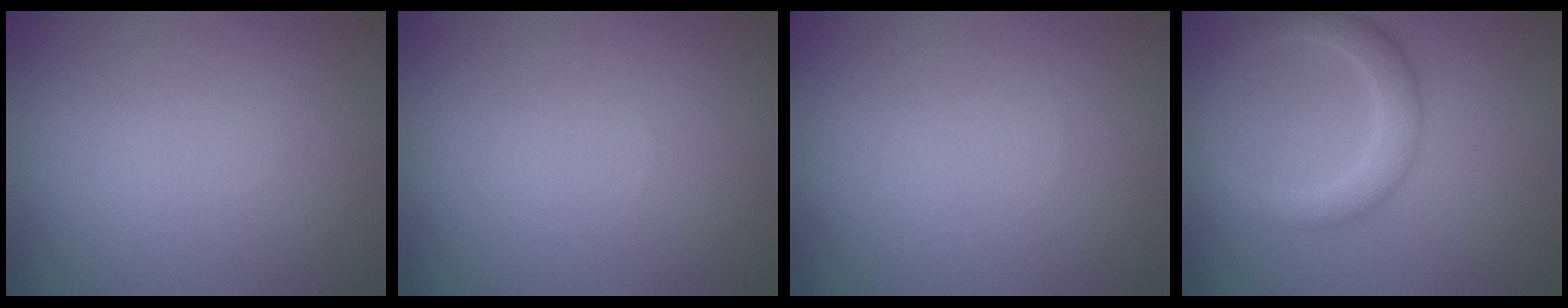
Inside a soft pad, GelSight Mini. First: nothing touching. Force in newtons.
{"total": 0.0}
{"total": 0.0}
{"total": 3.2, "press": 3.2, "slide": 0.1}